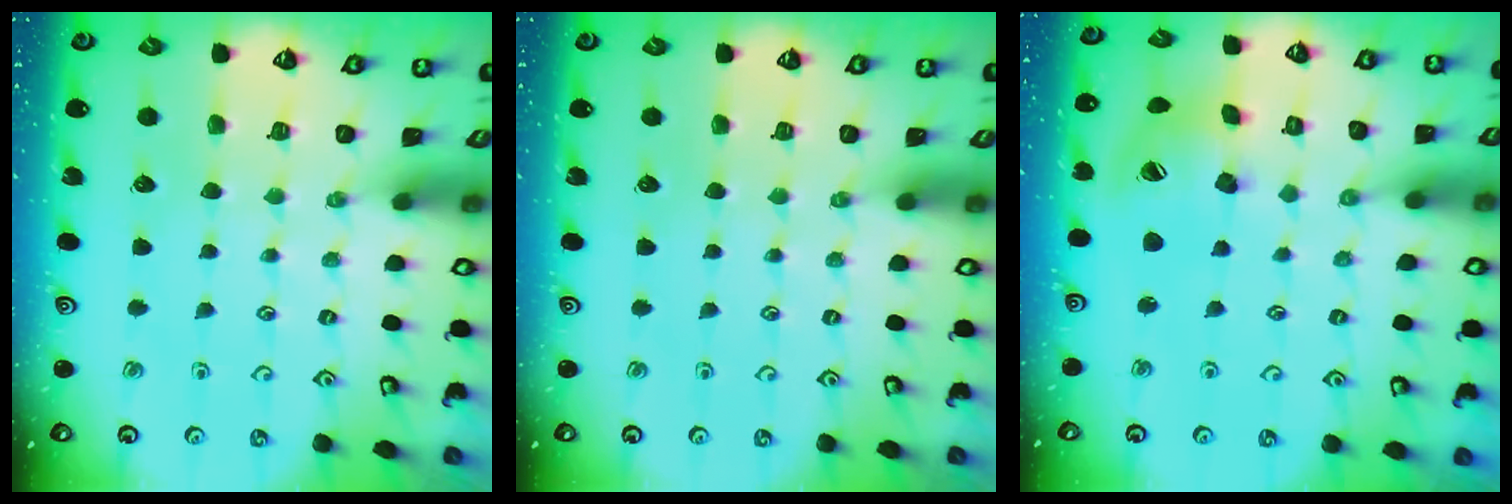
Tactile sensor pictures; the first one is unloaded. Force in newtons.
{"total": 0.0}
{"total": 15.2, "press": 15.0, "slide": 2.3}